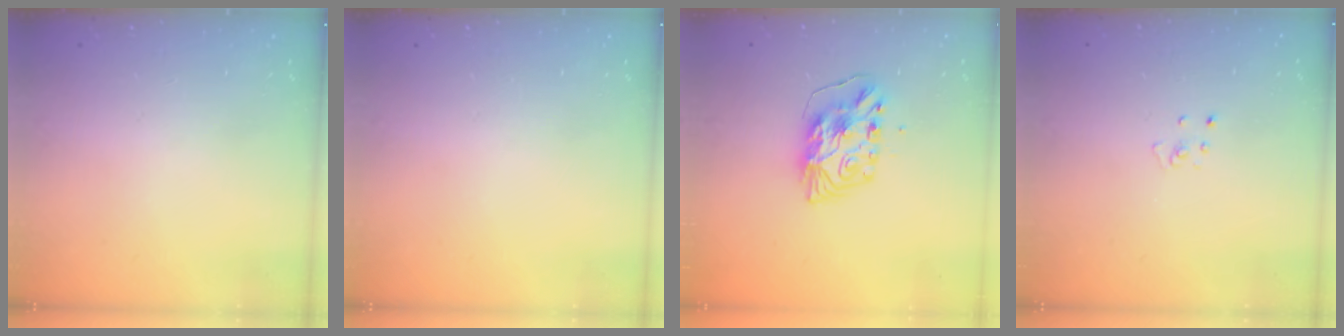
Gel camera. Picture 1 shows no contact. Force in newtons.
{"total": 0.0}
{"total": 9.0, "press": 8.9, "slide": 0.7}
{"total": 2.3, "press": 2.3, "slide": 0.2}